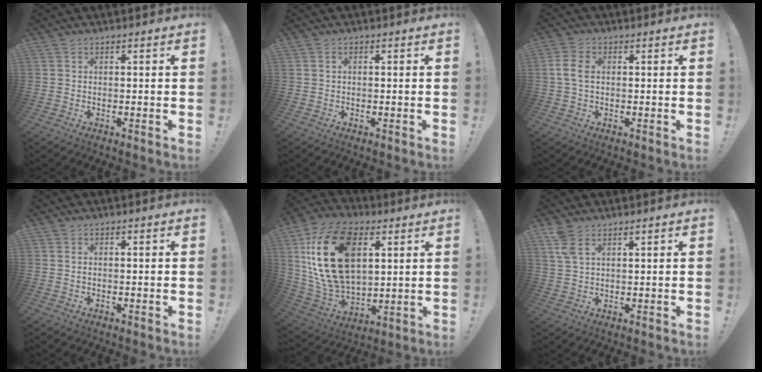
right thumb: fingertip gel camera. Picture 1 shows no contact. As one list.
[{"total": 0.6, "force": [0.0, 0.3, 0.5], "torque": [-0.009, 0.002, -0.001]}, {"total": 5.9, "force": [0.7, 3.7, 4.5], "torque": [-0.102, 0.011, 0.015]}, {"total": 0.6, "force": [0.3, 0.0, 0.6], "torque": [-0.012, 0.001, 0.005]}, {"total": 25.3, "force": [7.7, 15.9, 18.1], "torque": [-0.360, -0.029, 0.137]}, {"total": 5.5, "force": [3.4, 2.2, 3.8], "torque": [-0.075, -0.016, 0.063]}]